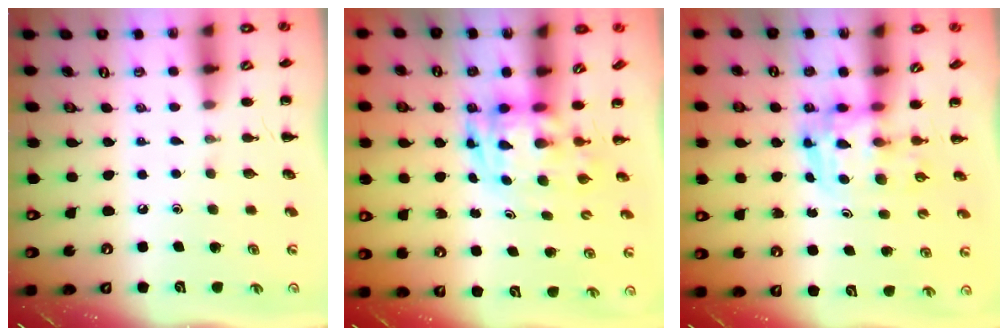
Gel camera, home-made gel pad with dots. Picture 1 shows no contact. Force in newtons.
{"total": 3.7, "press": 3.6, "slide": 0.8}
{"total": 3.5, "press": 3.4, "slide": 0.6}